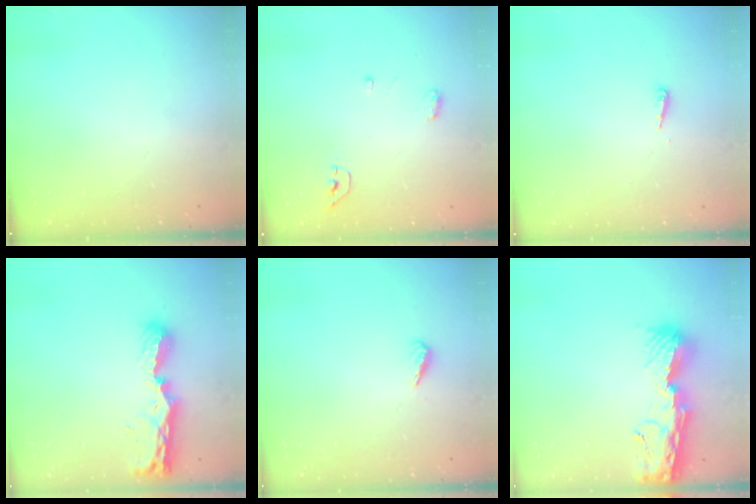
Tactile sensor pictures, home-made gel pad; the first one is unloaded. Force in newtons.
{"total": 4.4, "press": 4.3, "slide": 0.8}
{"total": 3.8, "press": 3.7, "slide": 0.6}
{"total": 8.6, "press": 8.5, "slide": 1.0}
{"total": 3.6, "press": 3.4, "slide": 1.2}
{"total": 13.0, "press": 12.9, "slide": 1.3}